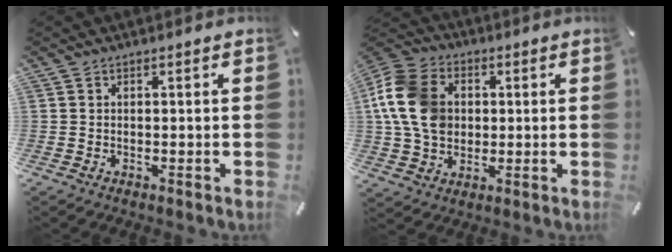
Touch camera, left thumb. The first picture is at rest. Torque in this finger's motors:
{"motor_torque": [2.42, 2.59, 2.03, -0.24, 0.29]}